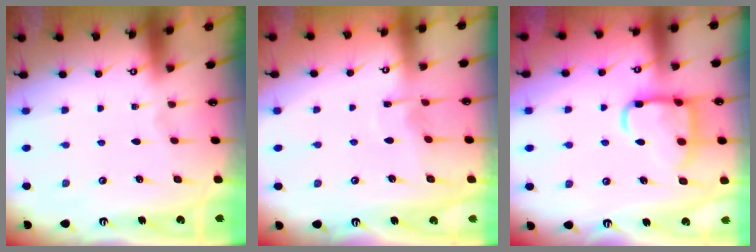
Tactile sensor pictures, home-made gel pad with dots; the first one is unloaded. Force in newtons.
{"total": 3.2, "press": 3.2, "slide": 0.4}
{"total": 14.2, "press": 14.1, "slide": 1.4}